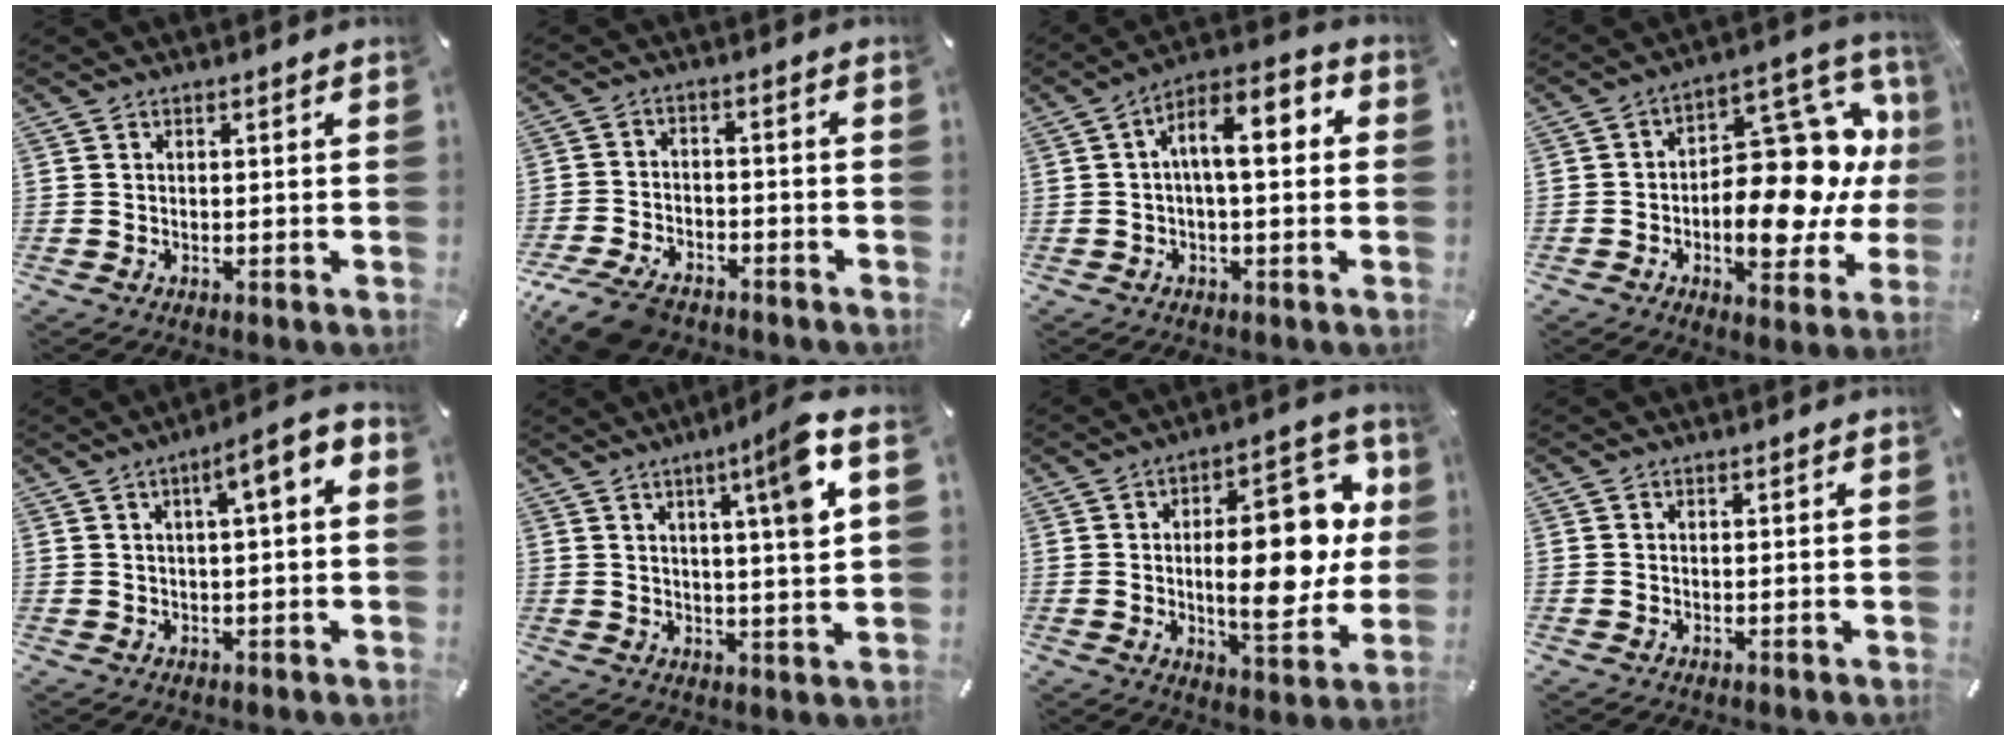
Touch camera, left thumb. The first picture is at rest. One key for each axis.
{"total": 8.9, "fx": -6.5, "fy": 4.4, "fz": 4.1, "tx": -0.082, "ty": 0.029, "tz": -0.121}
{"total": 9.9, "fx": 1.2, "fy": 4.1, "fz": 8.9, "tx": -0.143, "ty": 0.000, "tz": 0.016}
{"total": 21.1, "fx": 0.1, "fy": 12.3, "fz": 17.2, "tx": -0.214, "ty": -0.016, "tz": 0.015}
{"total": 6.4, "fx": 2.0, "fy": 1.2, "fz": 6.0, "tx": -0.084, "ty": -0.014, "tz": 0.024}
{"total": 9.8, "fx": 4.3, "fy": 0.2, "fz": 8.7, "tx": -0.127, "ty": -0.020, "tz": 0.058}
{"total": 21.3, "fx": 1.5, "fy": 9.6, "fz": 19.0, "tx": -0.257, "ty": -0.007, "tz": 0.021}
{"total": 0.0}